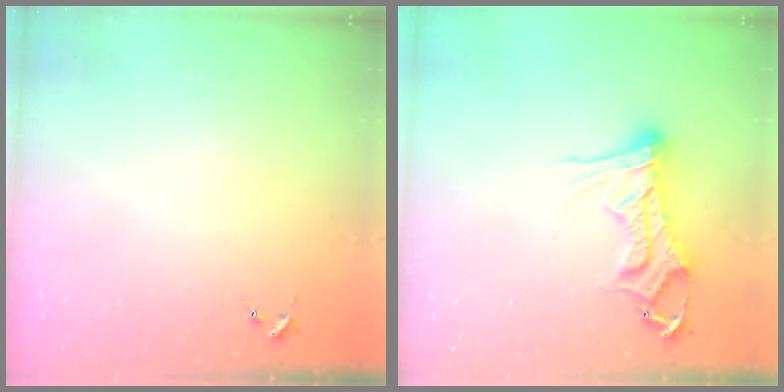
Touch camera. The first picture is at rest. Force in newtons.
{"total": 15.4, "press": 15.3, "slide": 1.4}